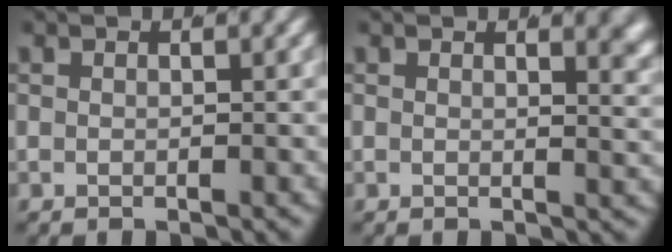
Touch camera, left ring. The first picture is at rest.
{"total": 2.4, "force": [1.4, 0.4, 1.9], "torque": [-0.015, -0.008, 0.022]}